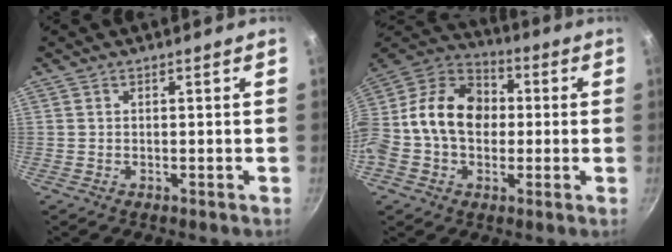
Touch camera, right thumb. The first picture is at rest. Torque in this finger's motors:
{"motor_torque": [2.51, 2.50, 1.01, -0.93, 0.42]}